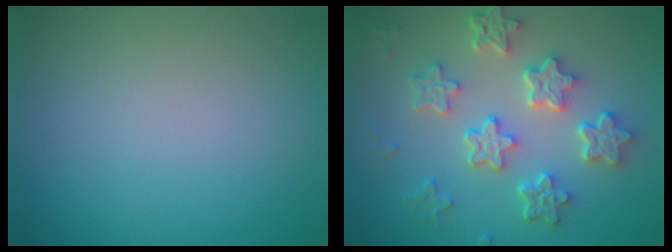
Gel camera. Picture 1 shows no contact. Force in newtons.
{"total": 5.9, "press": 5.0, "slide": 3.2}